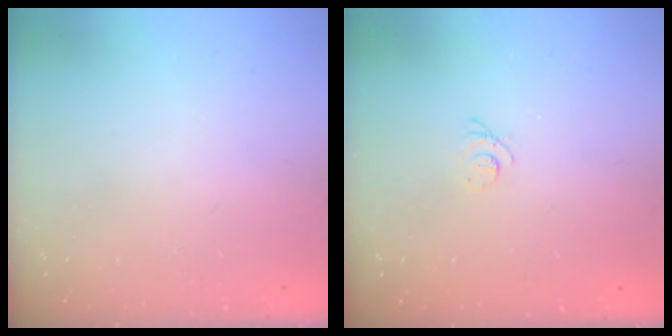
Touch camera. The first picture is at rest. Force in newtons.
{"total": 2.3, "press": 2.3, "slide": 0.3}